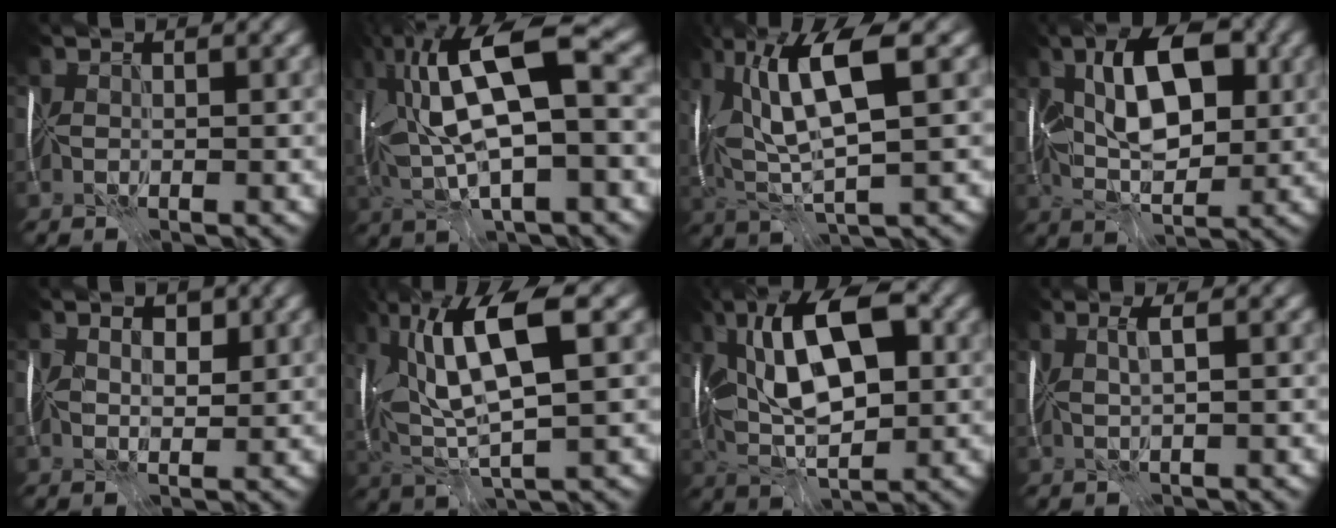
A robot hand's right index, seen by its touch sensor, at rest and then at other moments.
{"total": 12.9, "force": [1.9, 4.7, 11.9], "torque": [-0.243, 0.013, 0.034]}
{"total": 9.6, "force": [2.1, 2.7, 8.9], "torque": [-0.173, 0.009, 0.041]}
{"total": 8.5, "force": [1.0, 4.2, 7.4], "torque": [-0.120, 0.005, 0.007]}
{"total": 1.2, "force": [0.1, 0.8, 0.9], "torque": [-0.016, -0.005, 0.002]}
{"total": 10.4, "force": [2.3, 3.1, 9.6], "torque": [-0.183, 0.012, 0.041]}
{"total": 11.0, "force": [1.8, 5.0, 9.7], "torque": [-0.156, 0.013, 0.020]}
{"total": 1.3, "force": [-0.2, -0.6, 1.2], "torque": [-0.024, -0.004, -0.002]}